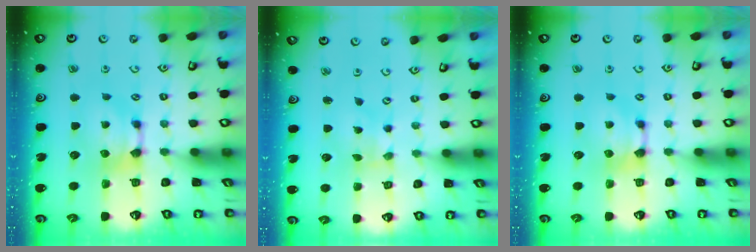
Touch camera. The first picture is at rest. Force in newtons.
{"total": 4.1, "press": 4.1, "slide": 0.7}
{"total": 0.0}